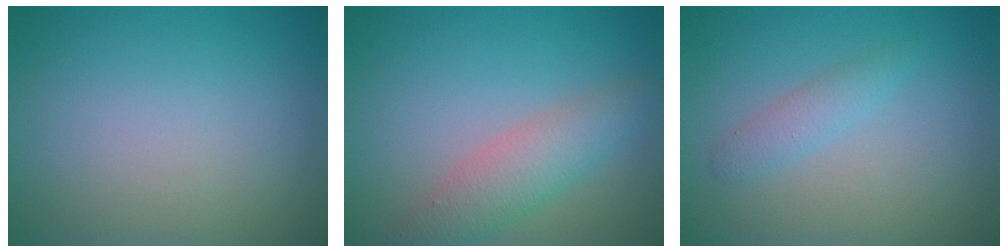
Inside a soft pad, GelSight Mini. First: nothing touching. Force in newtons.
{"total": 4.0, "press": 4.0, "slide": 0.1}
{"total": 1.6, "press": 1.6, "slide": 0.1}